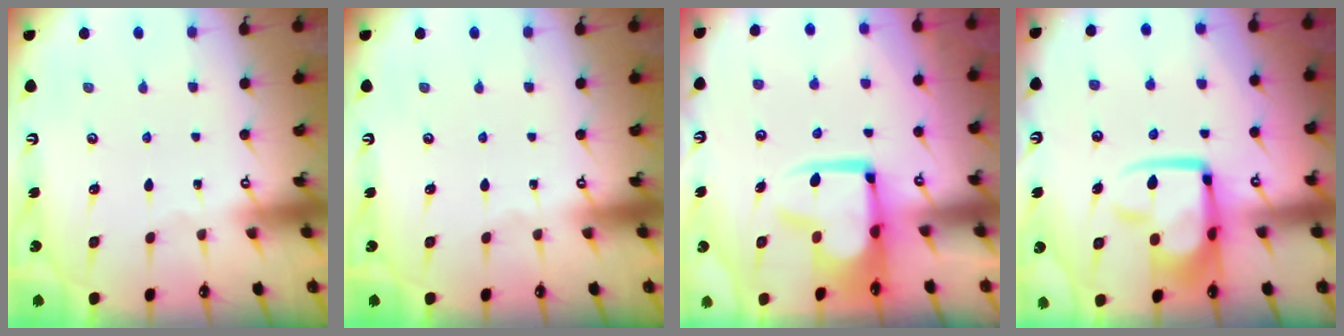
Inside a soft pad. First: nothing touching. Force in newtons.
{"total": 0.0}
{"total": 10.9, "press": 10.8, "slide": 1.5}
{"total": 12.9, "press": 12.8, "slide": 1.7}